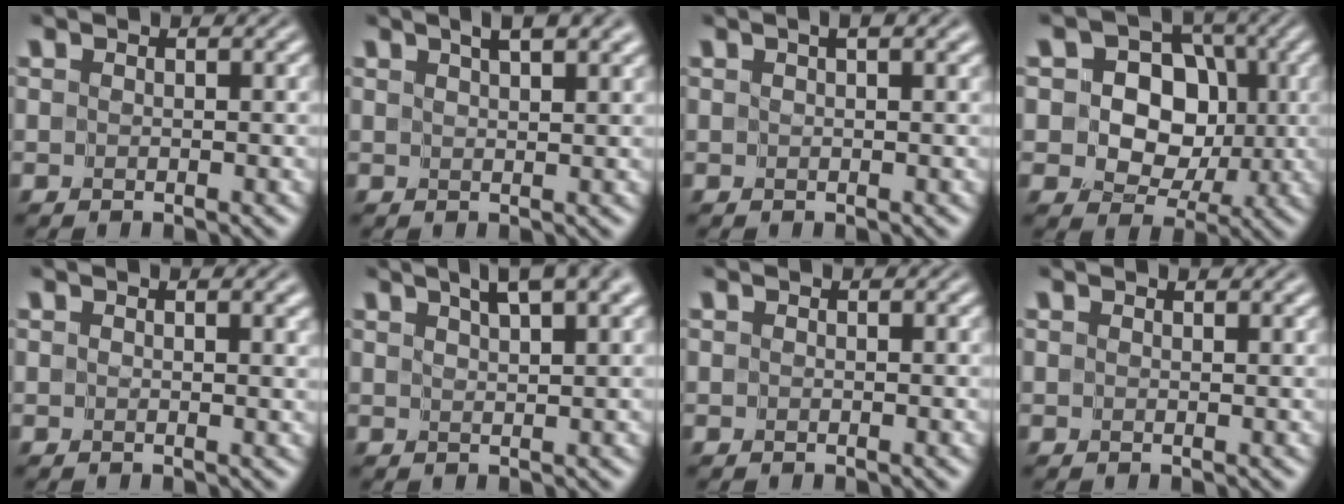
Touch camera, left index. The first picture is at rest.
{"total": 4.9, "force": [3.3, 1.6, 3.3], "torque": [-0.018, 0.016, 0.025]}
{"total": 2.1, "force": [1.2, 0.5, 1.7], "torque": [-0.022, 0.001, 0.012]}
{"total": 7.2, "force": [0.8, 6.1, 3.8], "torque": [-0.048, 0.020, -0.007]}
{"total": 2.1, "force": [1.2, 0.6, 1.6], "torque": [-0.015, 0.000, 0.012]}
{"total": 5.1, "force": [3.5, 1.0, 3.6], "torque": [-0.041, 0.014, 0.043]}
{"total": 0.0}
{"total": 1.2, "force": [1.0, 0.3, 0.6], "torque": [-0.004, -0.004, 0.009]}